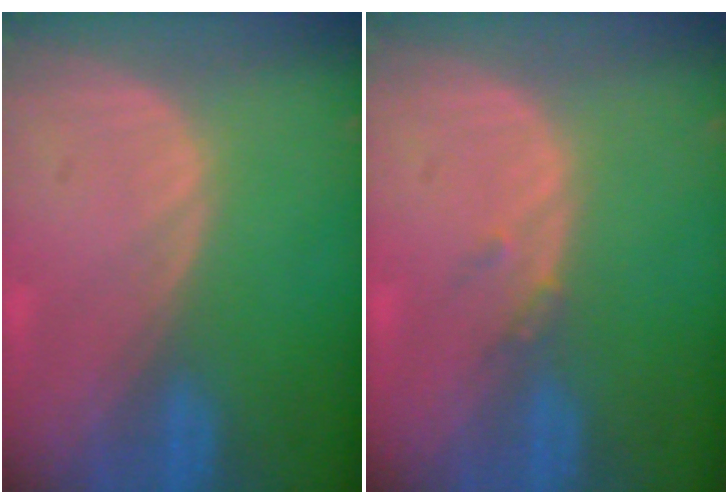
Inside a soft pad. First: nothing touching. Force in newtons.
{"total": 1.3, "press": 1.1, "slide": 0.7}